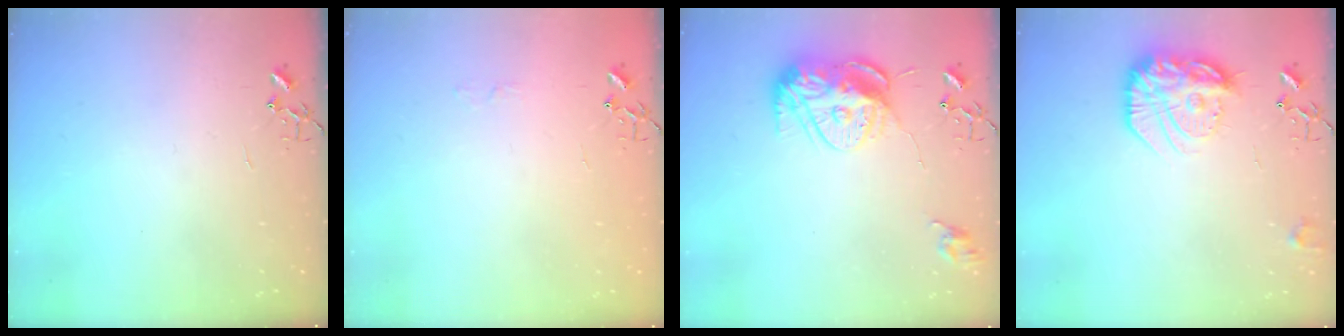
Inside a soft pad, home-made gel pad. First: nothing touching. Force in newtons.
{"total": 3.5, "press": 3.4, "slide": 0.6}
{"total": 12.9, "press": 12.9, "slide": 1.2}
{"total": 18.0, "press": 18.0, "slide": 1.5}